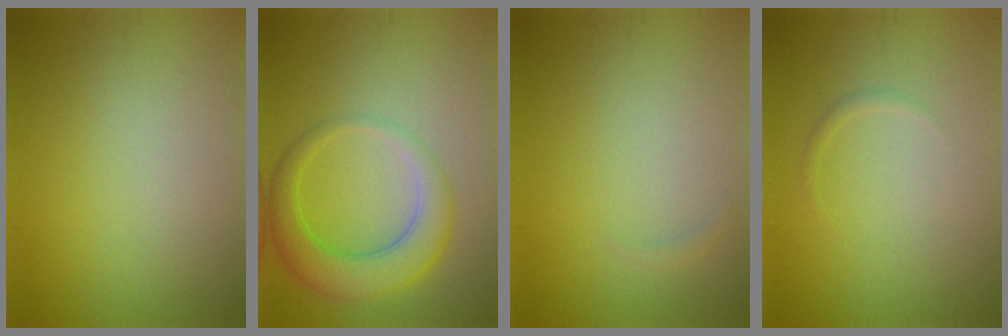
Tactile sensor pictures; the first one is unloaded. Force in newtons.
{"total": 5.4, "press": 5.4, "slide": 0.2}
{"total": 0.5, "press": 0.5, "slide": 0.0}
{"total": 0.6, "press": 0.6, "slide": 0.1}